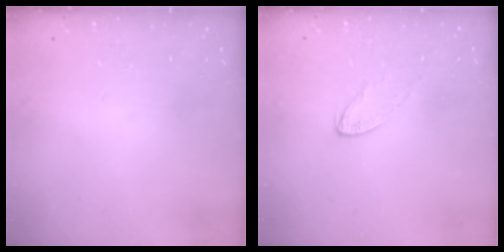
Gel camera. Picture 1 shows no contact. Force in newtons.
{"total": 5.0, "press": 5.0, "slide": 0.4}